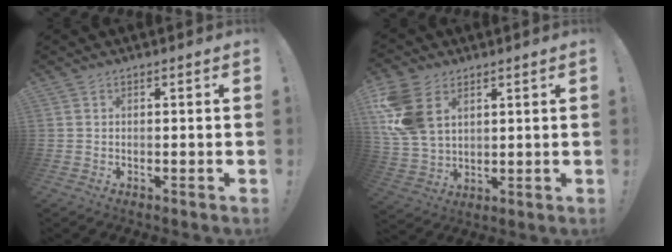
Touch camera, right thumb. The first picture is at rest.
{"total": 14.6, "force": [5.4, 10.1, 9.0], "torque": [-0.183, -0.021, 0.106]}